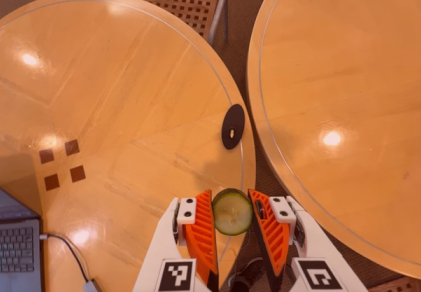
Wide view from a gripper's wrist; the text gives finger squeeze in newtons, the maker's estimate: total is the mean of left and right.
{"total": 8.2, "left": 8.3, "right": 8.1}